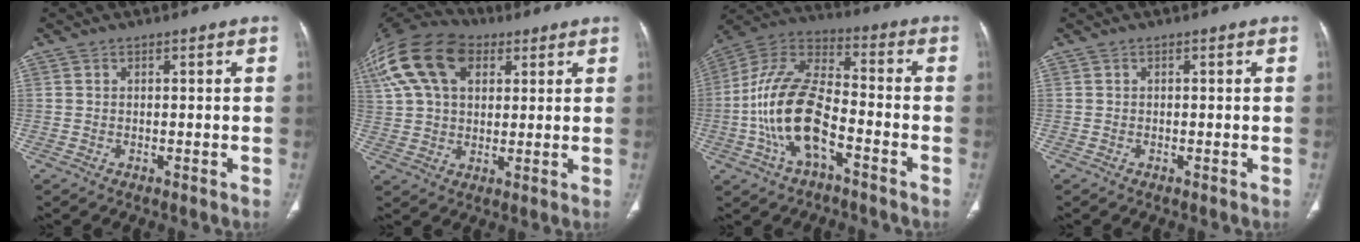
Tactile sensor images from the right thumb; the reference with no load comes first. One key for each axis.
{"total": 22.5, "fx": 9.4, "fy": 14.3, "fz": 14.6, "tx": -0.322, "ty": 0.037, "tz": 0.170}
{"total": 16.4, "fx": -5.2, "fy": 7.9, "fz": 13.4, "tx": -0.268, "ty": 0.043, "tz": -0.099}
{"total": 0.0}